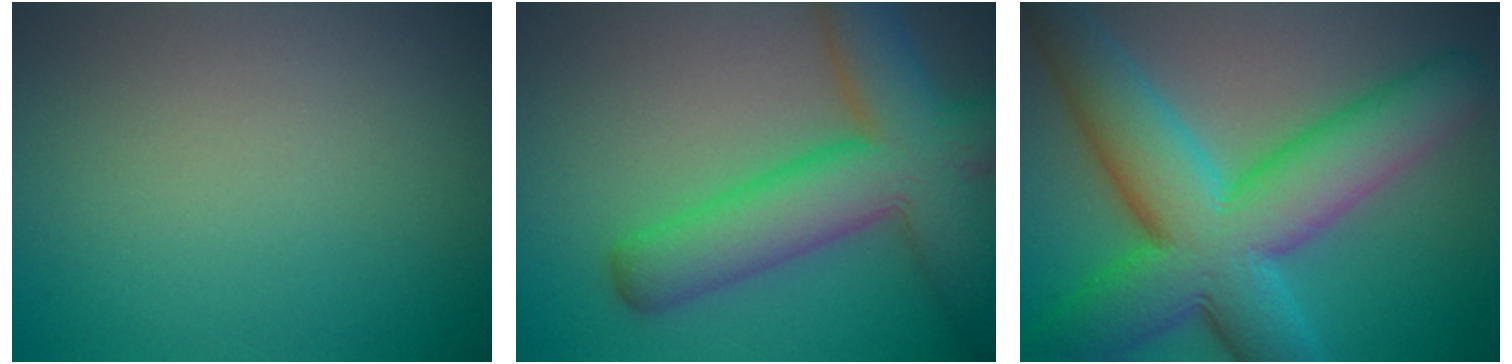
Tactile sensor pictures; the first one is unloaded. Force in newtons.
{"total": 9.9, "press": 9.9, "slide": 0.4}
{"total": 12.9, "press": 12.9, "slide": 0.4}